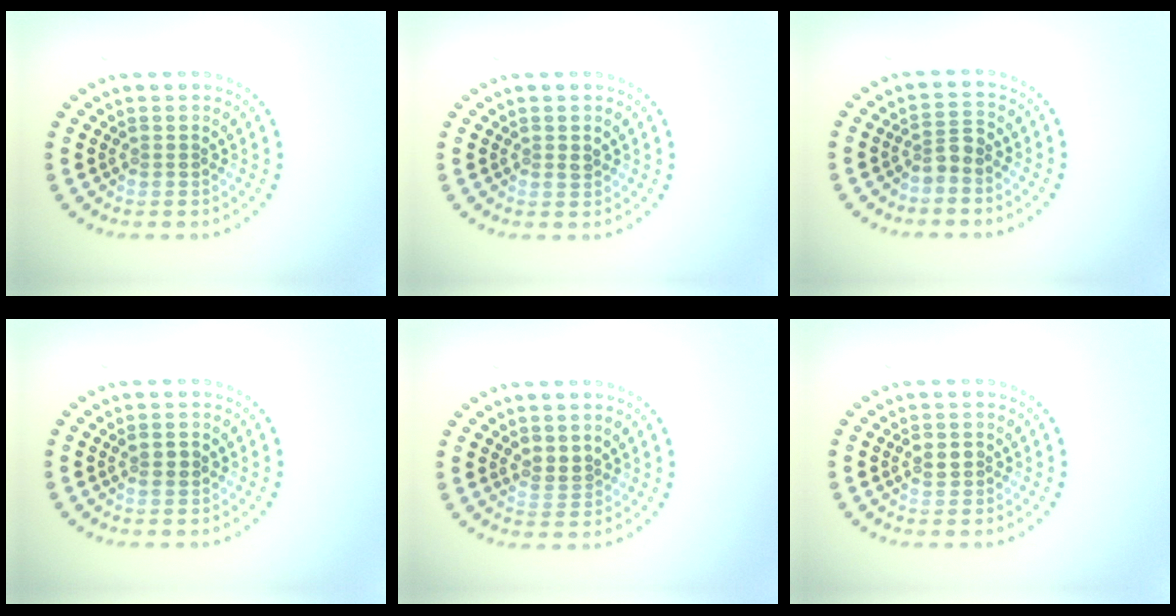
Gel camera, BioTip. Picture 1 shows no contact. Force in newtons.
{"total": 0.7, "press": 0.7, "slide": 0.1}
{"total": 1.7, "press": 1.3, "slide": 1.1}
{"total": 1.2, "press": 1.1, "slide": 0.1}
{"total": 1.6, "press": 1.4, "slide": 0.7}
{"total": 1.4, "press": 1.4, "slide": 0.1}